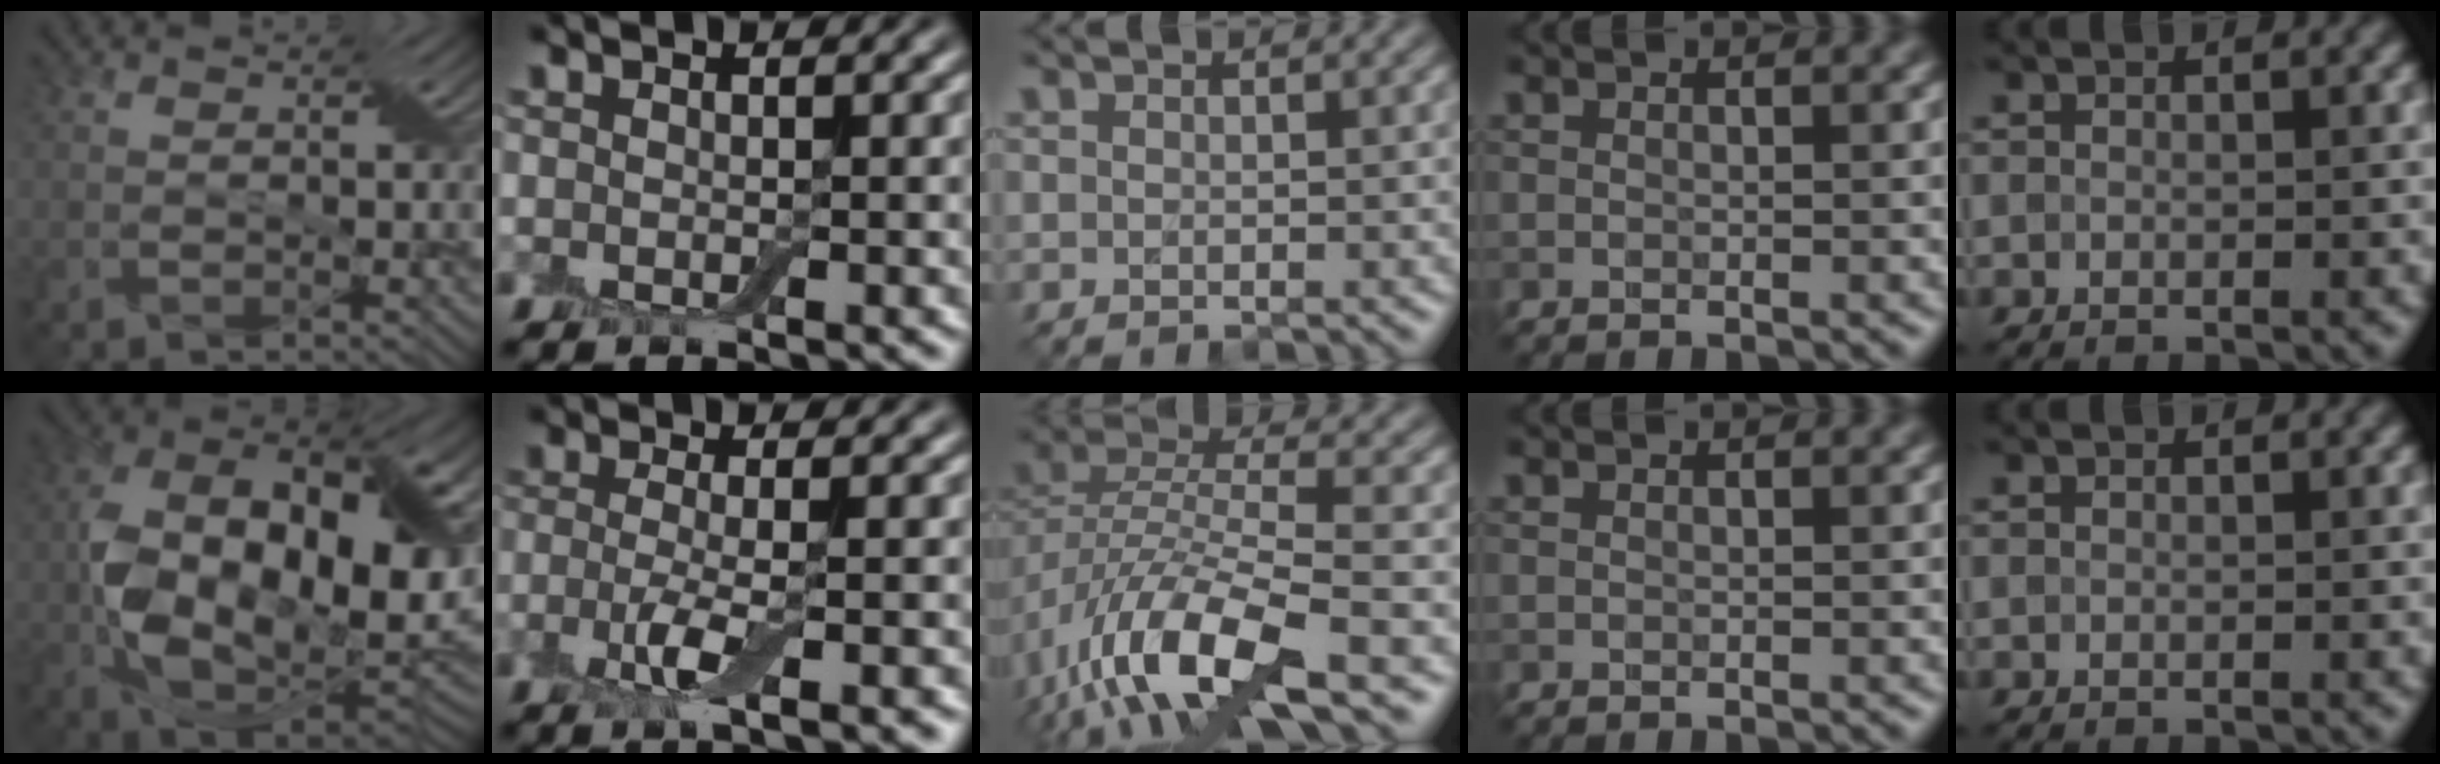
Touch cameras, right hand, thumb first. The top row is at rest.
{"thumb": {"total": 19.3, "force": [0.2, 12.4, 14.8], "torque": [-0.282, -0.034, 0.032]}, "index": {"total": 3.6, "force": [-1.0, 0.8, 3.4], "torque": [-0.071, -0.010, -0.023]}, "middle": {"total": 11.1, "force": [-5.5, 4.4, 8.6], "torque": [-0.170, -0.004, -0.106]}}